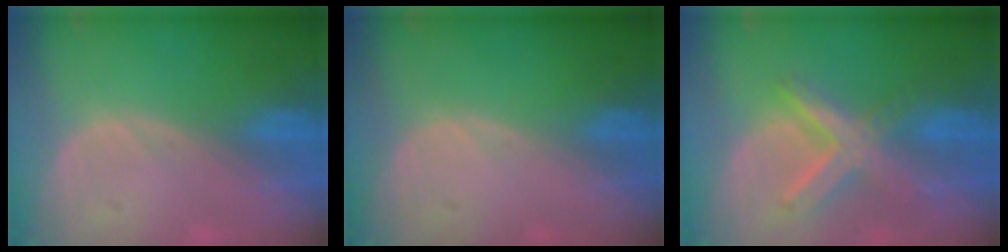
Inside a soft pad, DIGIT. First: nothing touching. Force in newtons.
{"total": 0.0}
{"total": 7.8, "press": 6.7, "slide": 3.9}